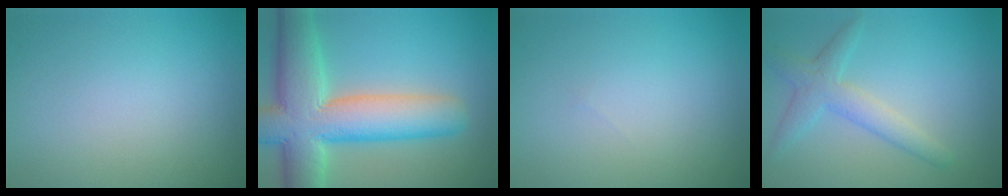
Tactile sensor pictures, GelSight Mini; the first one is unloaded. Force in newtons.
{"total": 11.1, "press": 11.0, "slide": 0.6}
{"total": 0.0}
{"total": 3.0, "press": 3.0, "slide": 0.1}